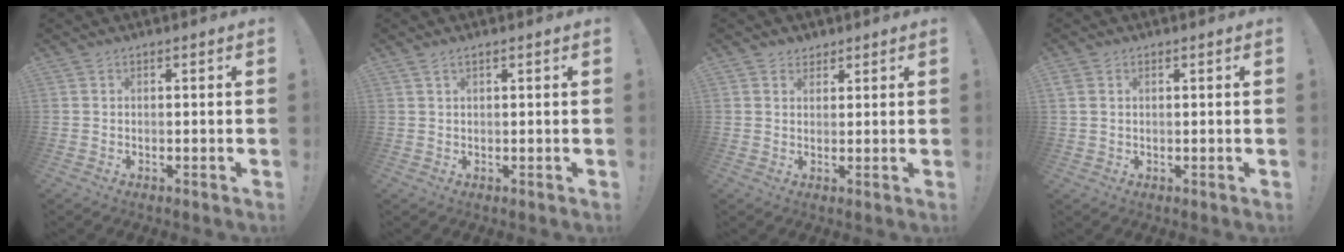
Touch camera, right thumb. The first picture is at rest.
{"total": 1.5, "force": [1.0, 0.4, 1.1], "torque": [-0.030, 0.003, 0.020]}
{"total": 3.0, "force": [1.9, 2.3, 0.5], "torque": [0.007, -0.011, 0.032]}
{"total": 1.8, "force": [0.8, 1.3, 0.9], "torque": [-0.026, 0.007, 0.016]}